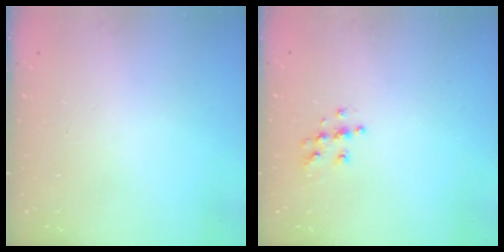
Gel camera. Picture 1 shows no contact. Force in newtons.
{"total": 6.4, "press": 6.4, "slide": 0.2}